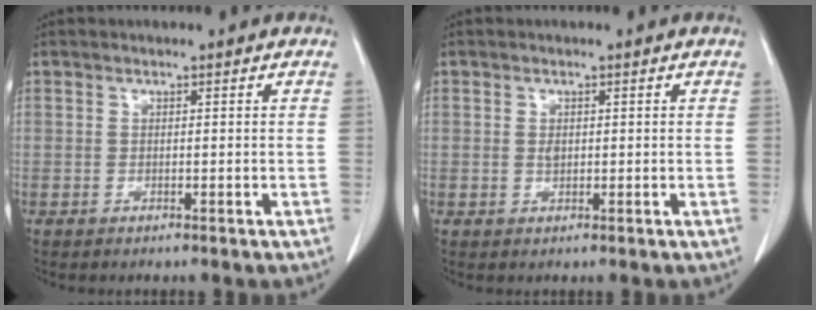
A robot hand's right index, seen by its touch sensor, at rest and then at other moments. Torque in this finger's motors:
{"motor_torque": [-0.13, 0.16, -0.02, 0.00]}